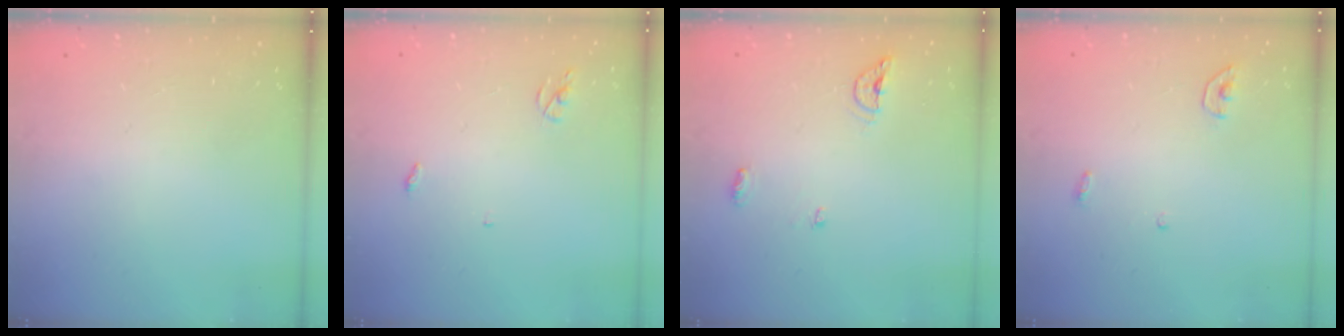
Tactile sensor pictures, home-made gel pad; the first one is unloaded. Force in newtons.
{"total": 2.6, "press": 2.6, "slide": 0.2}
{"total": 5.9, "press": 5.8, "slide": 1.0}
{"total": 3.4, "press": 3.3, "slide": 0.3}